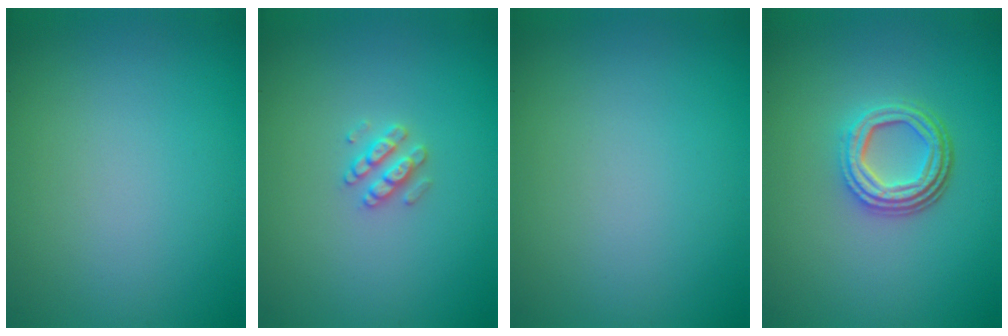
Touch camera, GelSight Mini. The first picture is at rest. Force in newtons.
{"total": 1.9, "press": 1.9, "slide": 0.3}
{"total": 0.0}
{"total": 4.4, "press": 3.3, "slide": 2.9}